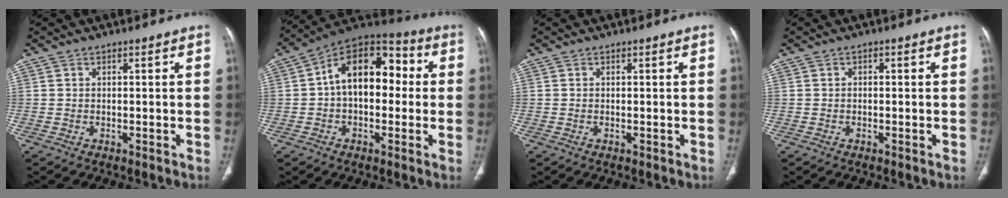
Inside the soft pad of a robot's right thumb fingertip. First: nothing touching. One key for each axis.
{"total": 15.6, "fx": 1.1, "fy": 9.8, "fz": 12.1, "tx": -0.152, "ty": 0.047, "tz": 0.004}
{"total": 0.0}
{"total": 0.6, "fx": -0.1, "fy": 0.4, "fz": 0.4, "tx": -0.005, "ty": 0.002, "tz": -0.003}